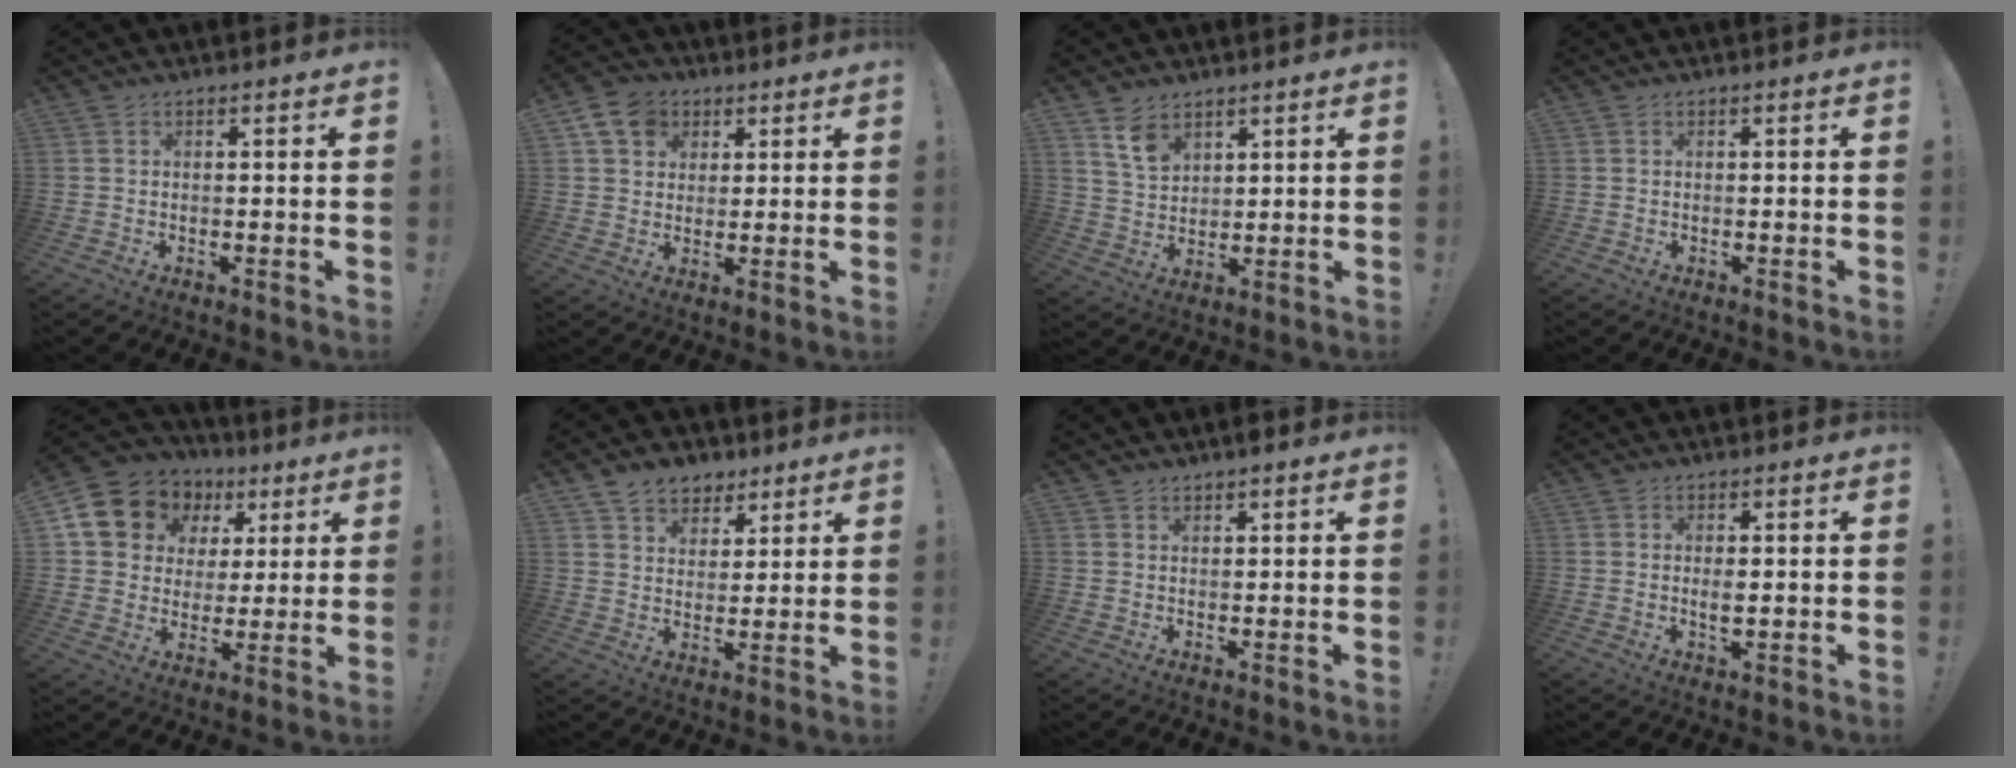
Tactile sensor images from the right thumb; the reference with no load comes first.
{"total": 9.3, "force": [4.2, 7.5, 3.4], "torque": [-0.054, -0.011, 0.085]}
{"total": 8.2, "force": [5.4, 5.3, 3.3], "torque": [-0.053, -0.029, 0.104]}
{"total": 0.0}
{"total": 13.7, "force": [6.1, 11.2, 5.0], "torque": [-0.081, -0.027, 0.131]}
{"total": 8.5, "force": [5.6, 6.2, 1.7], "torque": [-0.025, -0.036, 0.112]}
{"total": 1.3, "force": [1.3, 0.2, 0.2], "torque": [0.011, -0.009, 0.022]}
{"total": 2.3, "force": [0.2, 0.9, 2.1], "torque": [-0.025, -0.005, 0.000]}